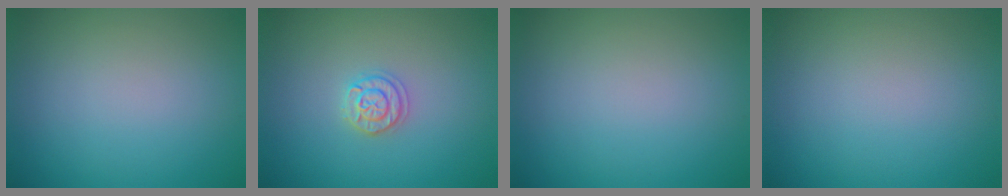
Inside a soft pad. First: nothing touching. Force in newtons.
{"total": 1.7, "press": 1.7, "slide": 0.2}
{"total": 0.0}
{"total": 0.0}